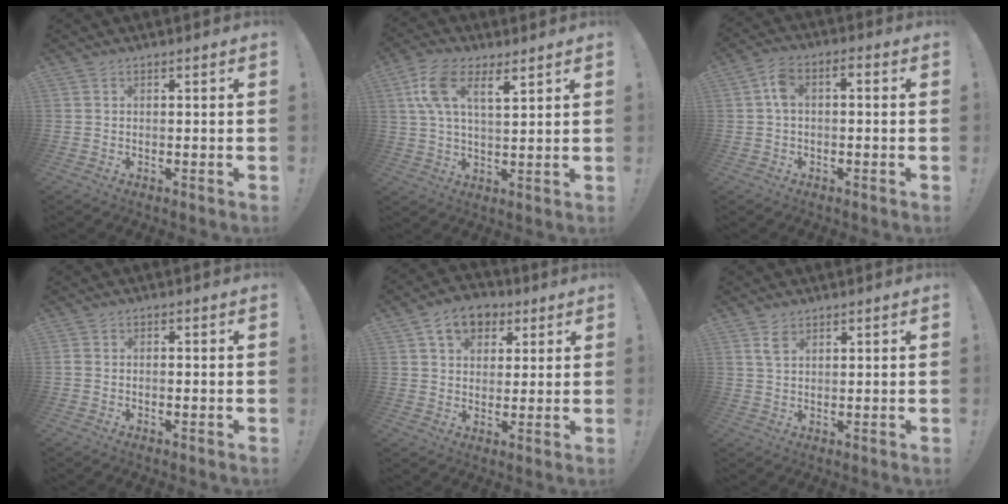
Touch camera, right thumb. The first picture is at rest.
{"total": 10.9, "force": [6.0, 4.6, 7.9], "torque": [-0.137, -0.012, 0.111]}
{"total": 5.7, "force": [-0.6, 3.3, 4.6], "torque": [-0.097, 0.010, -0.011]}
{"total": 0.9, "force": [-0.4, 0.6, 0.6], "torque": [-0.009, 0.004, -0.007]}
{"total": 10.0, "force": [4.8, 7.4, 4.8], "torque": [-0.070, -0.010, 0.091]}
{"total": 3.6, "force": [2.2, 1.9, 2.1], "torque": [-0.029, -0.009, 0.039]}